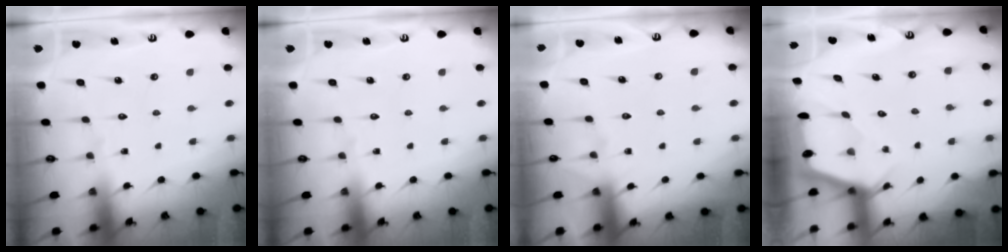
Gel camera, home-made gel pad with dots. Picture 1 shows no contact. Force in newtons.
{"total": 0.0}
{"total": 3.0, "press": 3.0, "slide": 0.4}
{"total": 2.4, "press": 2.4, "slide": 0.3}